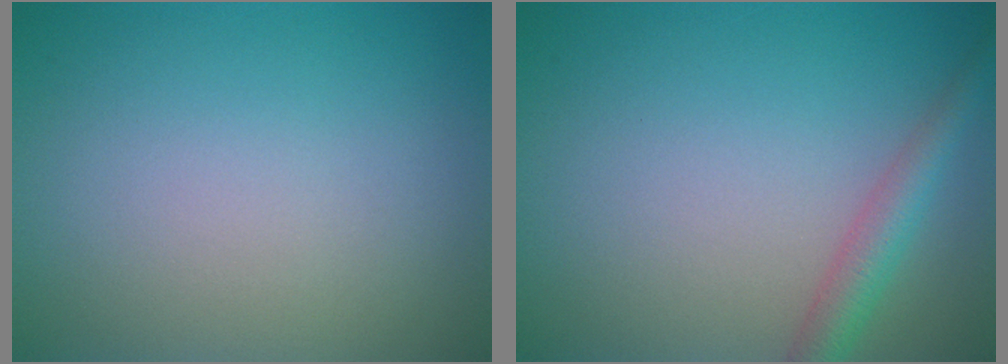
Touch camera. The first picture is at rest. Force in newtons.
{"total": 2.8, "press": 2.8, "slide": 0.1}